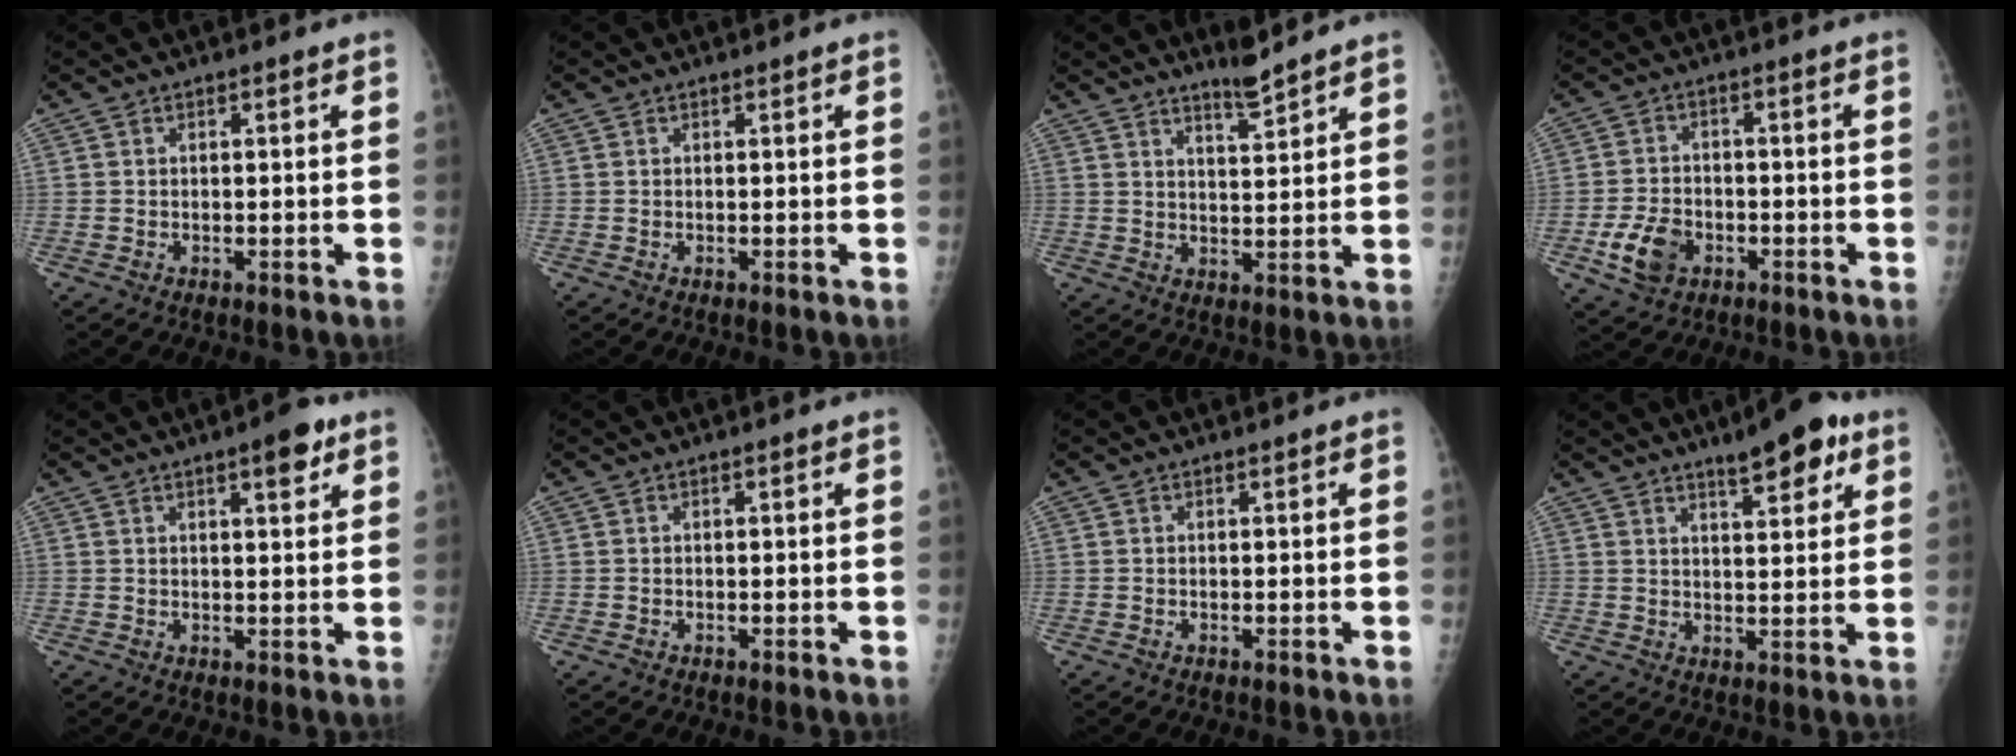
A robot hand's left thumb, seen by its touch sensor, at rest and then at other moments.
{"total": 0.0}
{"total": 4.2, "force": [3.8, 0.1, 2.0], "torque": [-0.027, -0.037, 0.066]}
{"total": 7.3, "force": [-3.3, 5.2, 4.0], "torque": [-0.068, 0.014, -0.055]}
{"total": 5.2, "force": [2.9, 1.6, 4.0], "torque": [-0.044, -0.010, 0.034]}
{"total": 0.0}
{"total": 0.0}
{"total": 8.6, "force": [5.2, 2.6, 6.3], "torque": [-0.072, -0.020, 0.073]}